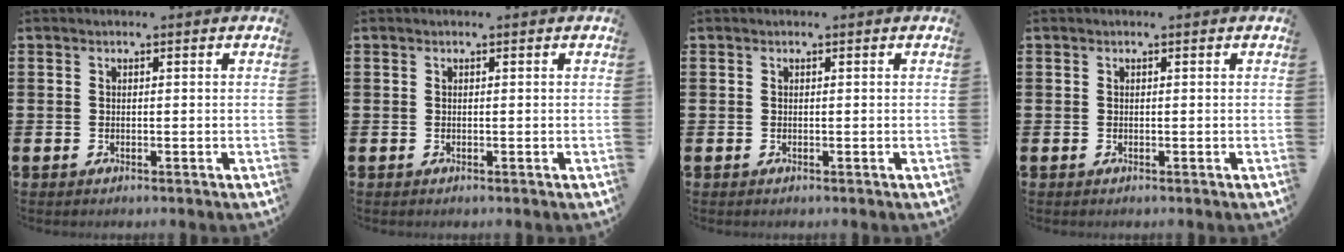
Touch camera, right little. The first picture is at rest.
{"total": 0.0}
{"total": 0.0}
{"total": 0.0}